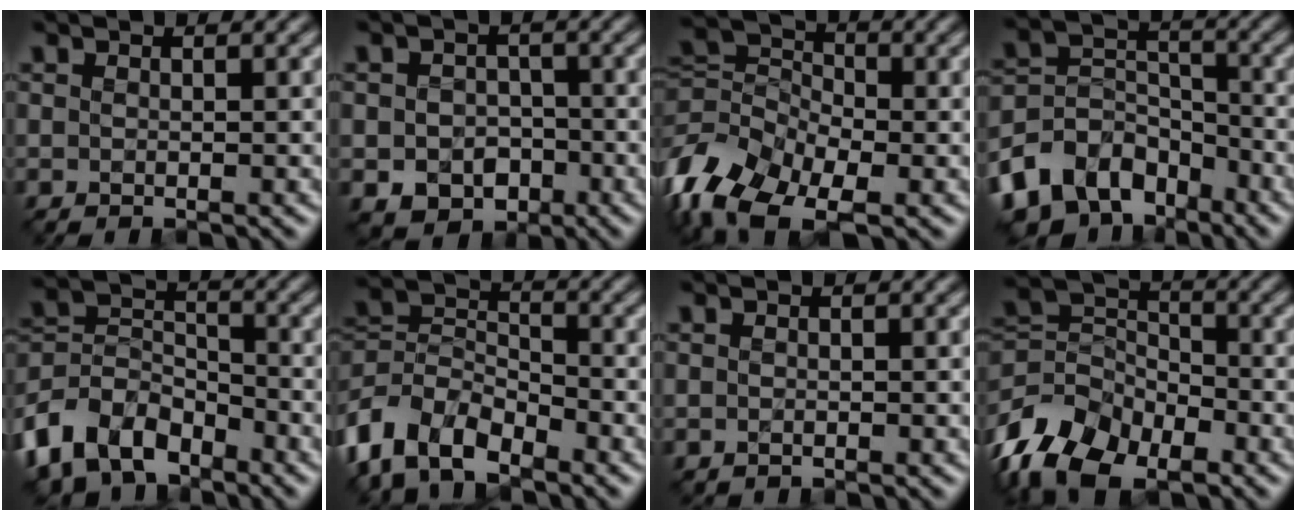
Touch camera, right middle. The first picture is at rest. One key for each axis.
{"total": 4.1, "fx": -1.6, "fy": 3.3, "fz": 1.9, "tx": -0.022, "ty": -0.008, "tz": -0.023}
{"total": 8.8, "fx": -4.0, "fy": 5.8, "fz": 5.3, "tx": -0.113, "ty": -0.001, "tz": -0.092}
{"total": 8.8, "fx": -6.4, "fy": 5.5, "fz": 2.7, "tx": -0.040, "ty": 0.012, "tz": -0.122}
{"total": 8.8, "fx": -5.8, "fy": 5.4, "fz": 3.8, "tx": -0.080, "ty": 0.002, "tz": -0.128}
{"total": 7.6, "fx": -4.9, "fy": 4.1, "fz": 4.0, "tx": -0.084, "ty": -0.003, "tz": -0.110}
{"total": 0.0}
{"total": 10.4, "fx": -6.0, "fy": 6.6, "fz": 5.4, "tx": -0.113, "ty": -0.004, "tz": -0.126}